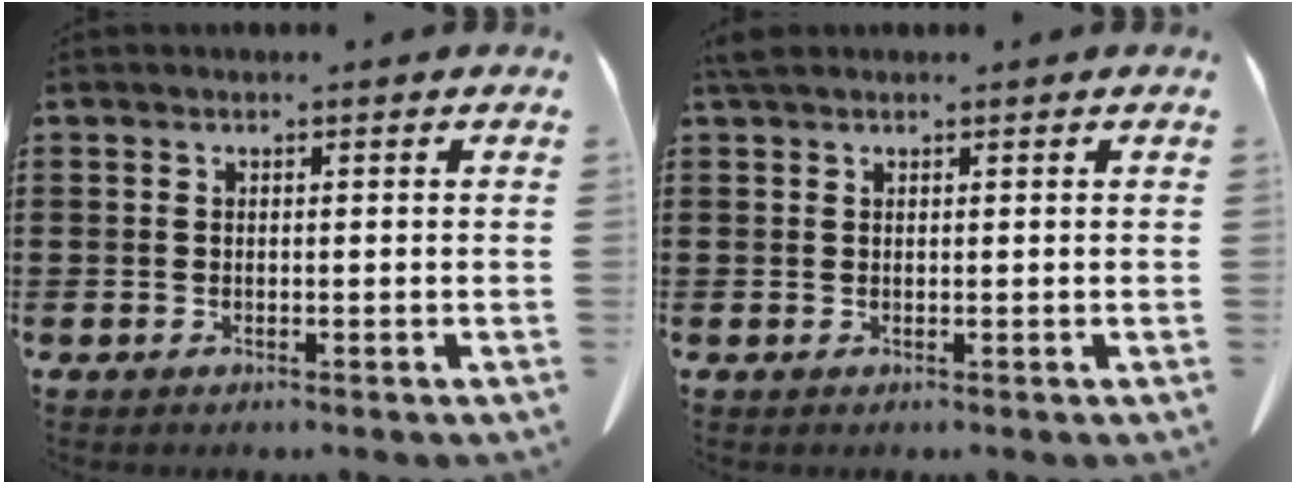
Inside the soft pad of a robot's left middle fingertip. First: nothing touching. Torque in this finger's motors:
{"motor_torque": [0.39, 0.27, 0.09, 0.03]}